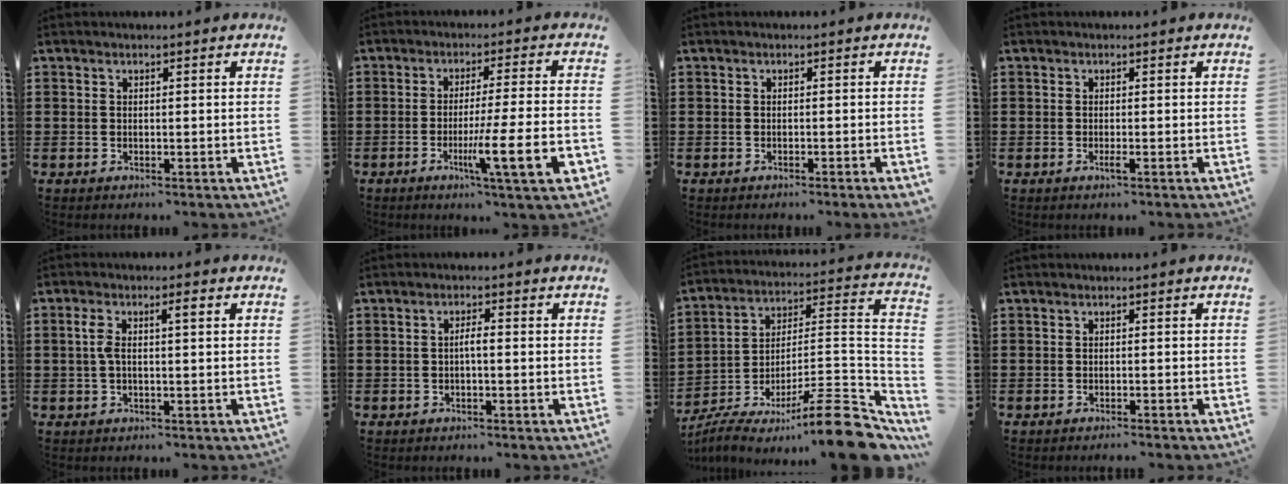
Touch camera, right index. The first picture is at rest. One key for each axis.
{"total": 10.6, "fx": -3.6, "fy": 0.2, "fz": 9.9, "tx": -0.169, "ty": -0.010, "tz": -0.063}
{"total": 0.9, "fx": -0.6, "fy": -0.1, "fz": 0.7, "tx": -0.011, "ty": -0.003, "tz": -0.011}
{"total": 0.9, "fx": -0.6, "fy": 0.0, "fz": 0.6, "tx": -0.011, "ty": -0.002, "tz": -0.011}
{"total": 3.6, "fx": 0.4, "fy": 0.8, "fz": 3.5, "tx": -0.076, "ty": 0.005, "tz": 0.001}
{"total": 1.7, "fx": -0.4, "fy": 0.3, "fz": 1.6, "tx": -0.031, "ty": 0.002, "tz": -0.008}
{"total": 12.6, "fx": -8.6, "fy": 1.5, "fz": 9.1, "tx": -0.130, "ty": 0.019, "tz": -0.150}
{"total": 0.9, "fx": -0.8, "fy": -0.3, "fz": 0.2, "tx": -0.006, "ty": -0.003, "tz": -0.015}